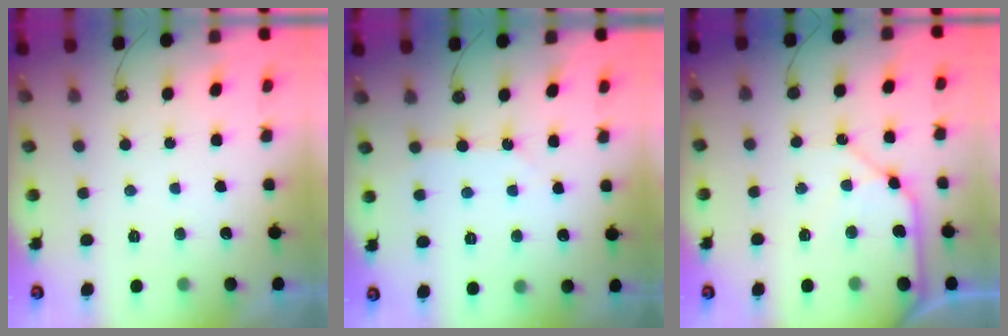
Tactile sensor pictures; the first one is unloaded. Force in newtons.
{"total": 3.9, "press": 3.8, "slide": 0.6}
{"total": 10.3, "press": 10.2, "slide": 1.2}